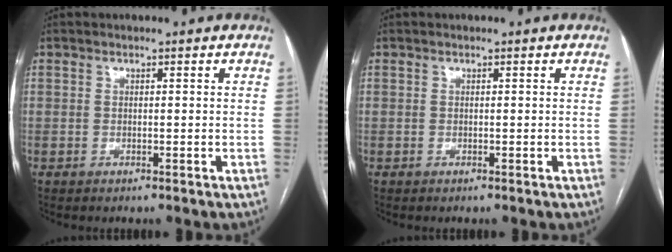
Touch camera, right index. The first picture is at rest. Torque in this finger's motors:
{"motor_torque": [0.00, 0.00, 0.00, 0.00]}